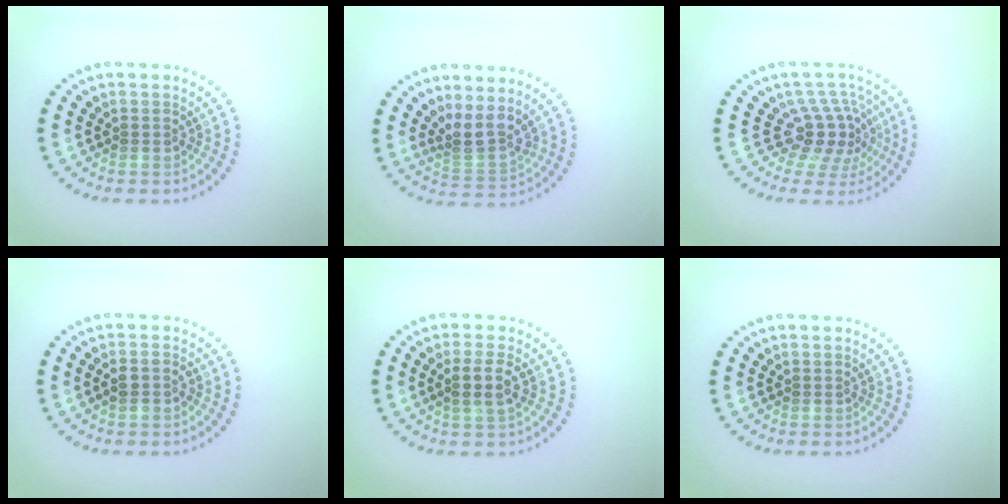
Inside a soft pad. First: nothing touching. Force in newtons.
{"total": 3.0, "press": 2.3, "slide": 1.9}
{"total": 4.0, "press": 3.0, "slide": 2.7}
{"total": 1.5, "press": 1.4, "slide": 0.4}
{"total": 2.4, "press": 2.2, "slide": 0.9}
{"total": 0.0}